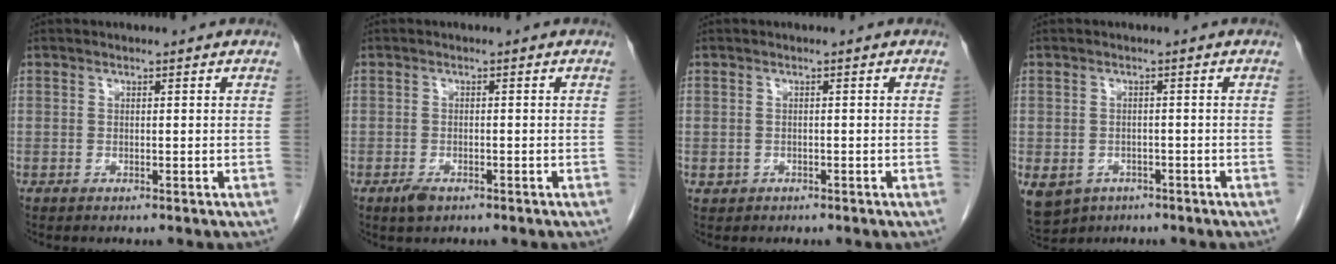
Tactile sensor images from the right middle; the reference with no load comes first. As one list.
[{"total": 2.0, "force": [-1.3, 0.9, 1.3], "torque": [-0.028, -0.001, -0.019]}, {"total": 1.0, "force": [-0.4, 0.9, 0.1], "torque": [-0.002, 0.004, -0.003]}, {"total": 10.1, "force": [-5.3, 7.9, 3.4], "torque": [-0.100, -0.007, -0.070]}]